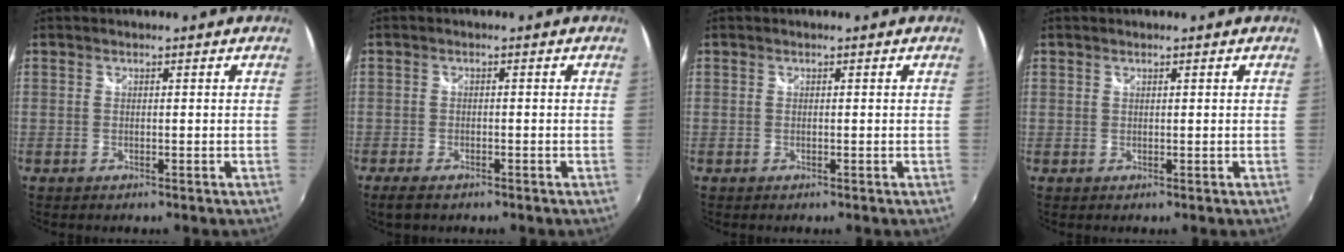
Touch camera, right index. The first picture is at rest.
{"total": 3.7, "force": [-2.7, 1.5, 2.1], "torque": [-0.052, -0.012, -0.047]}
{"total": 0.0}
{"total": 0.6, "force": [0.4, 0.5, -0.1], "torque": [0.004, 0.005, 0.007]}